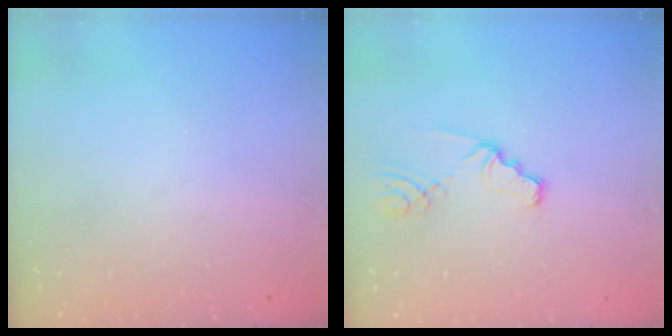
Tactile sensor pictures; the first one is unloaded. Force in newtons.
{"total": 2.6, "press": 2.6, "slide": 0.3}